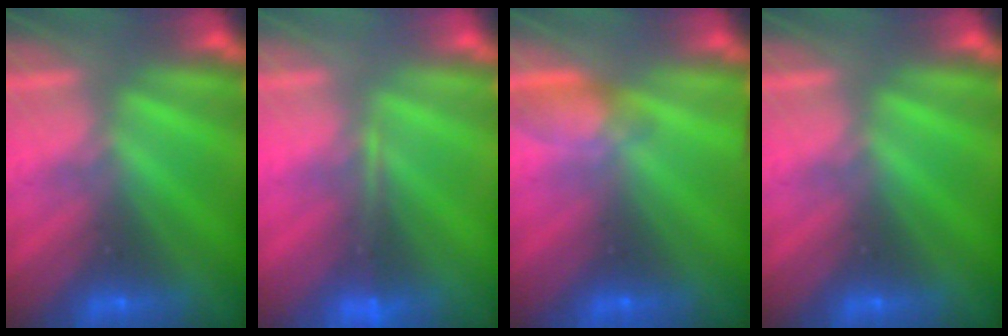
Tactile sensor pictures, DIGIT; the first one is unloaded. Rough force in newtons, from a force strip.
{"total": 1.3}
{"total": 4.9}
{"total": 0.0}